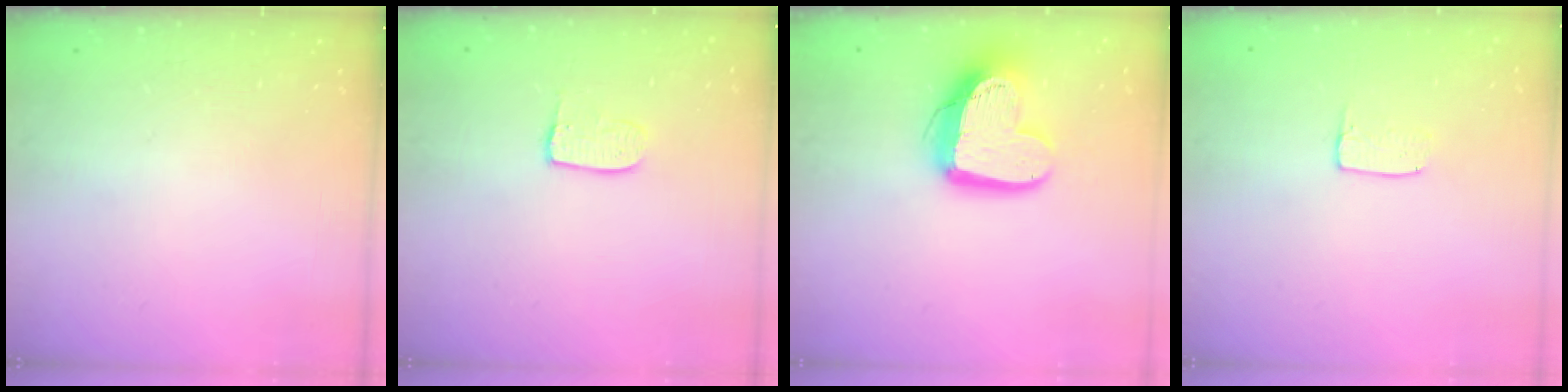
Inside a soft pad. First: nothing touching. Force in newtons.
{"total": 6.3, "press": 6.3, "slide": 0.3}
{"total": 15.6, "press": 15.5, "slide": 1.6}
{"total": 4.1, "press": 4.1, "slide": 0.3}